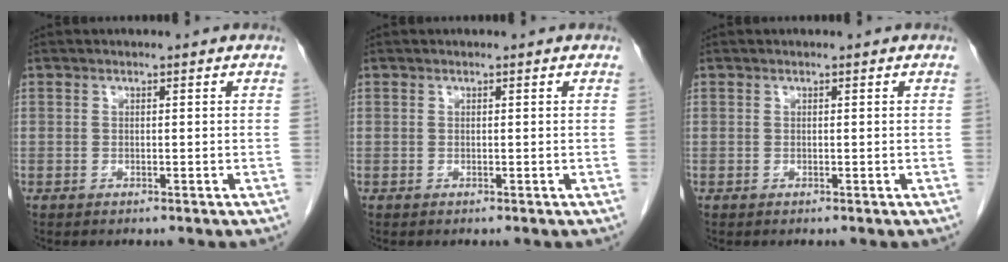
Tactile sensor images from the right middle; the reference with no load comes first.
{"total": 0.0}
{"total": 0.0}